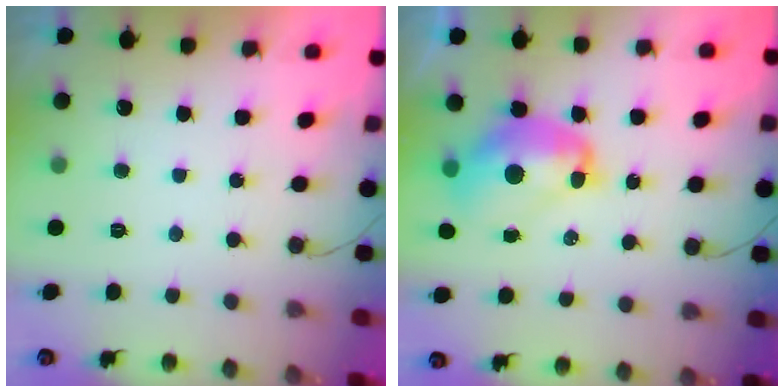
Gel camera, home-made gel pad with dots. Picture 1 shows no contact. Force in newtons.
{"total": 12.3, "press": 12.2, "slide": 1.1}